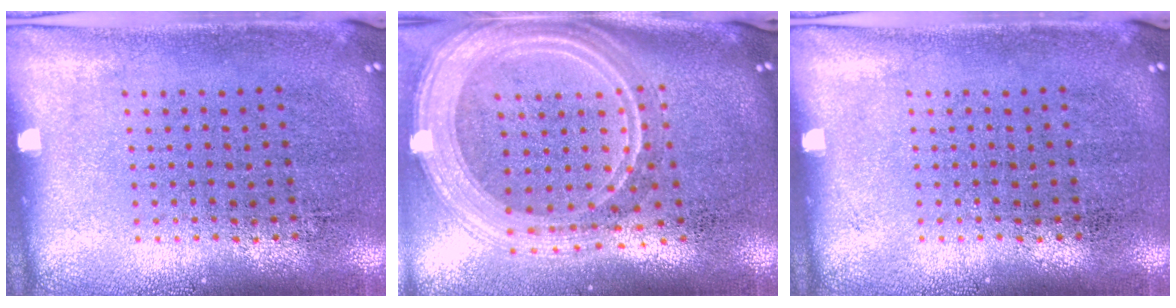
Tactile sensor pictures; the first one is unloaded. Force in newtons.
{"total": 2.9, "press": 2.4, "slide": 1.6}
{"total": 0.0}